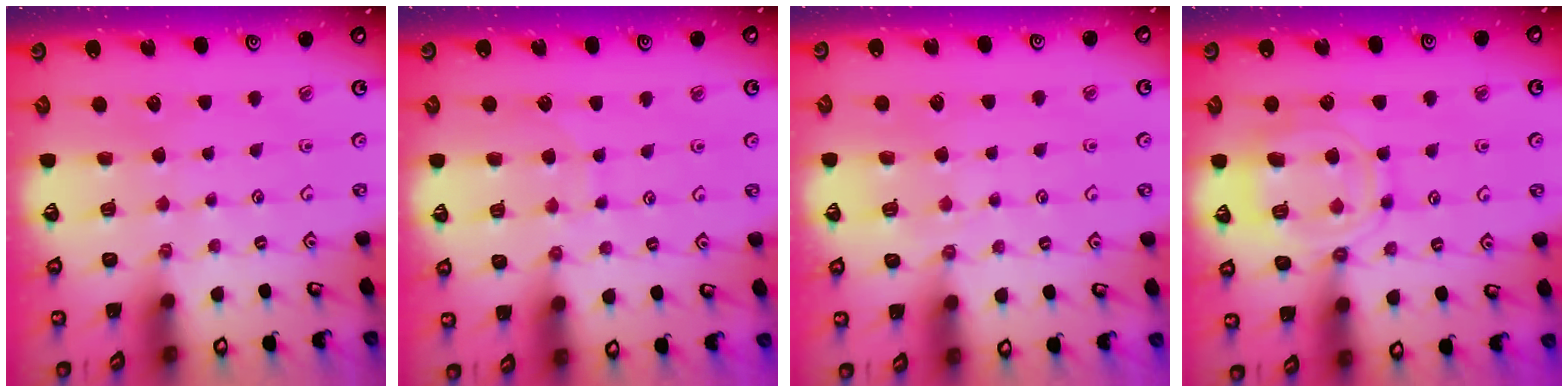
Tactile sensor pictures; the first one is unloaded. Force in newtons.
{"total": 5.7, "press": 5.7, "slide": 0.6}
{"total": 2.5, "press": 2.5, "slide": 0.4}
{"total": 12.7, "press": 12.6, "slide": 1.3}